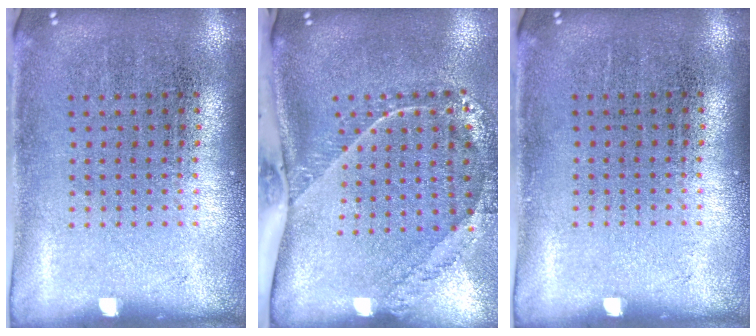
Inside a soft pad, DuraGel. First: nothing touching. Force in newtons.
{"total": 2.5, "press": 1.8, "slide": 1.8}
{"total": 0.0}